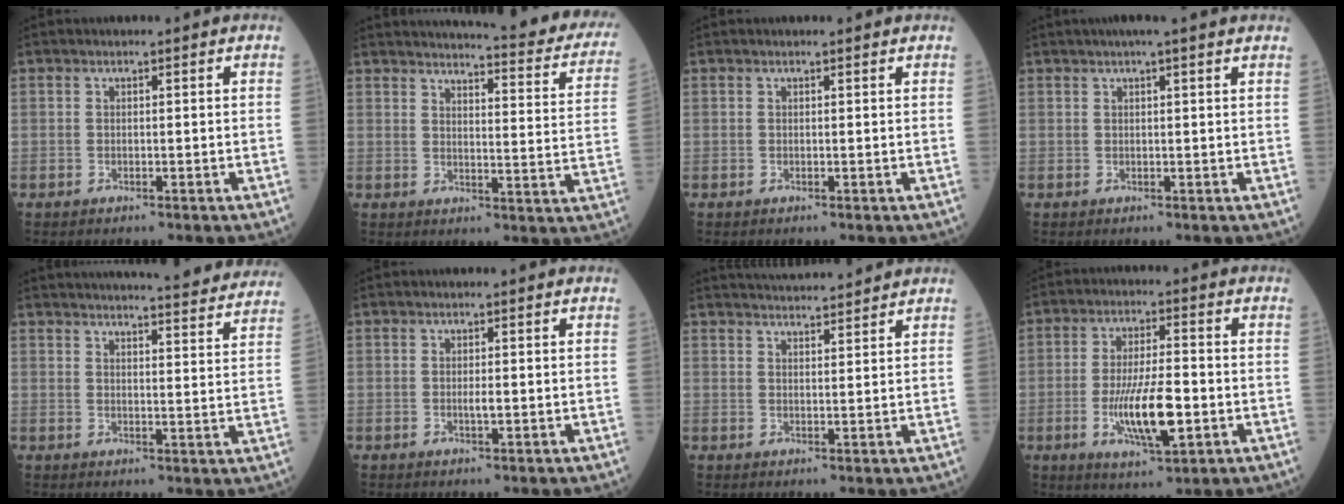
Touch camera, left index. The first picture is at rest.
{"total": 22.5, "force": [20.5, 2.5, 8.8], "torque": [-0.102, -0.073, 0.223]}
{"total": 0.5, "force": [0.5, 0.1, 0.1], "torque": [-0.006, 0.000, 0.005]}
{"total": 4.7, "force": [3.7, -0.3, 2.9], "torque": [-0.041, 0.025, 0.049]}
{"total": 22.7, "force": [21.5, 1.7, 7.2], "torque": [-0.099, -0.029, 0.257]}
{"total": 1.1, "force": [-0.1, 0.2, 1.0], "torque": [-0.021, -0.002, 0.000]}
{"total": 8.9, "force": [8.6, 0.3, 2.2], "torque": [-0.039, 0.021, 0.123]}
{"total": 10.2, "force": [-2.6, 2.2, 9.6], "torque": [-0.185, -0.011, -0.043]}